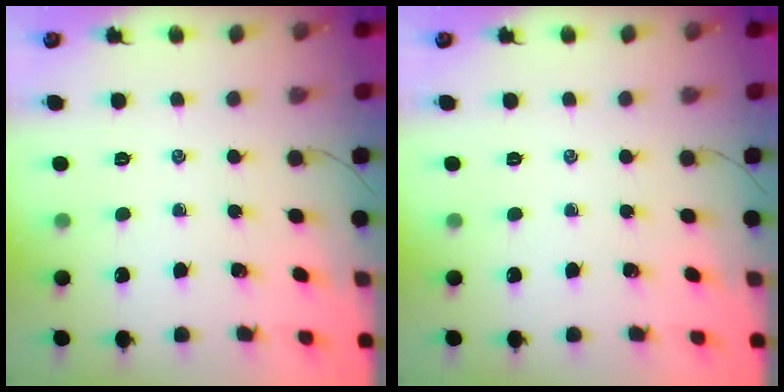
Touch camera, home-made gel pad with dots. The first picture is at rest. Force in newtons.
{"total": 0.0}